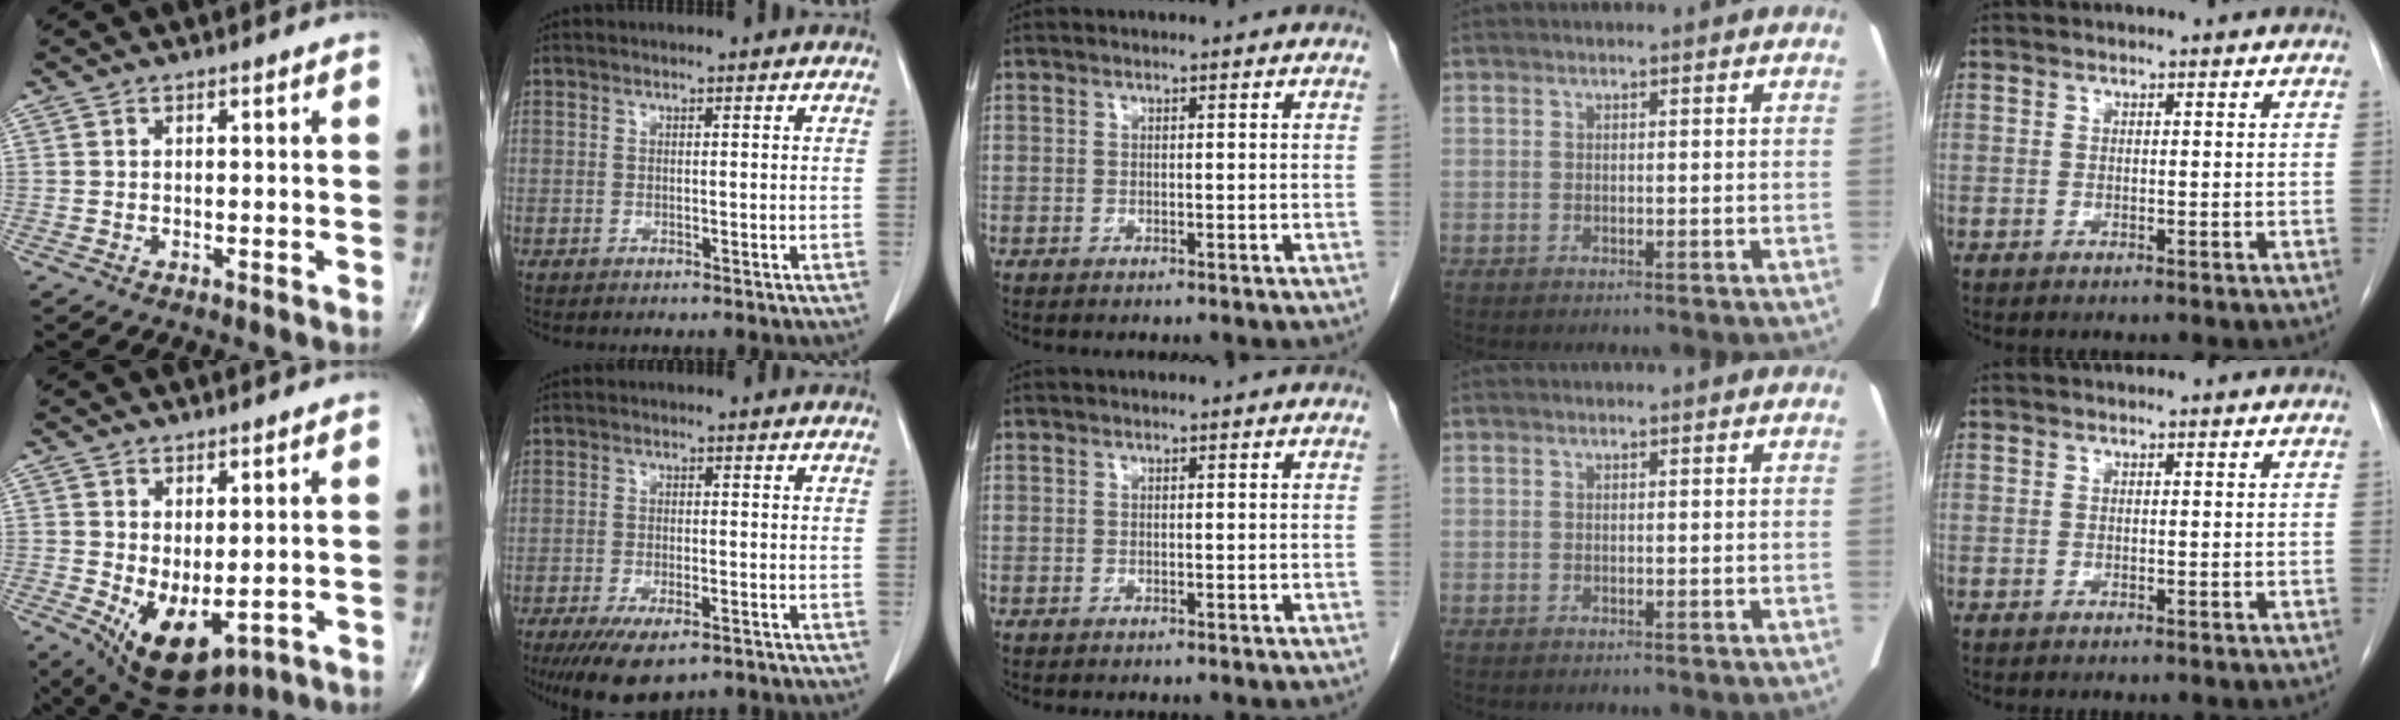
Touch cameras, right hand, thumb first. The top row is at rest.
{"thumb": {"total": 9.6, "force": [-1.6, 4.9, 8.1], "torque": [-0.126, -0.011, 0.000]}, "index": {"total": 8.7, "force": [-6.0, 2.8, 5.6], "torque": [-0.088, -0.015, -0.092]}}